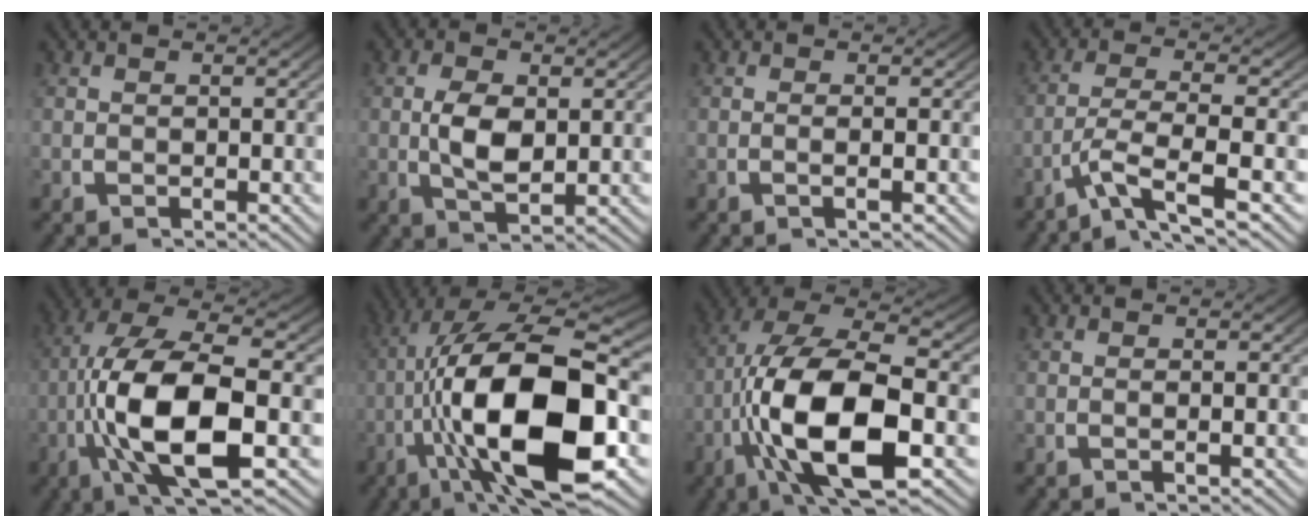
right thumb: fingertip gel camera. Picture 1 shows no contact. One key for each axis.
{"total": 4.4, "fx": 0.3, "fy": 2.5, "fz": 3.5, "tx": -0.079, "ty": -0.015, "tz": 0.016}
{"total": 1.2, "fx": -0.2, "fy": 0.0, "fz": 1.2, "tx": -0.026, "ty": 0.006, "tz": -0.005}
{"total": 6.3, "fx": -2.6, "fy": 2.6, "fz": 5.0, "tx": -0.115, "ty": -0.021, "tz": -0.032}
{"total": 13.2, "fx": -1.5, "fy": 6.2, "fz": 11.6, "tx": -0.255, "ty": -0.035, "tz": -0.010}
{"total": 19.0, "fx": -2.3, "fy": 8.9, "fz": 16.6, "tx": -0.315, "ty": -0.052, "tz": -0.011}
{"total": 14.6, "fx": -1.9, "fy": 7.4, "fz": 12.5, "tx": -0.270, "ty": -0.044, "tz": -0.013}
{"total": 0.6, "fx": 0.0, "fy": 0.0, "fz": 0.6, "tx": -0.012, "ty": 0.006, "tz": -0.002}